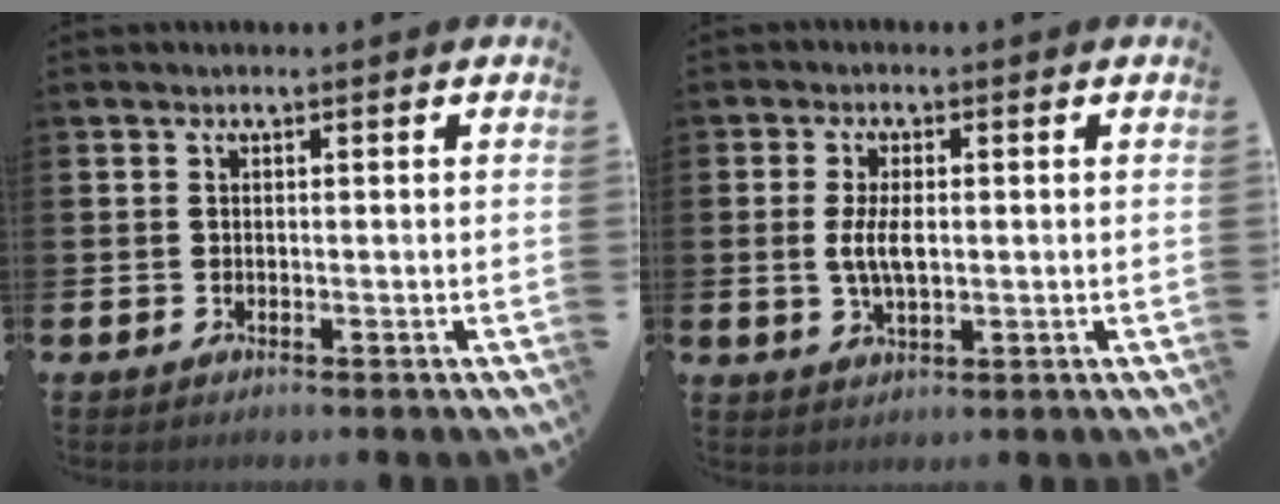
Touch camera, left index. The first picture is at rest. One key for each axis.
{"total": 4.5, "fx": 0.3, "fy": 1.9, "fz": 4.0, "tx": -0.081, "ty": 0.002, "tz": 0.000}